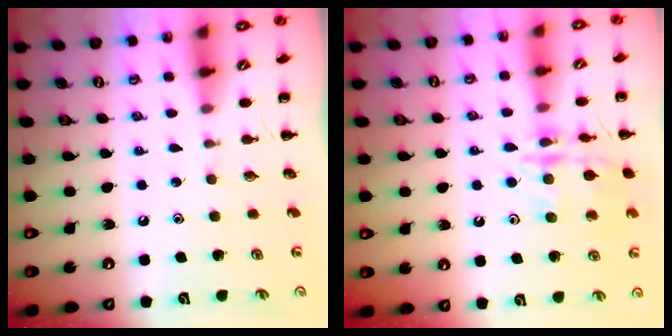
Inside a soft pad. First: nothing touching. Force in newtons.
{"total": 15.8, "press": 15.8, "slide": 1.0}